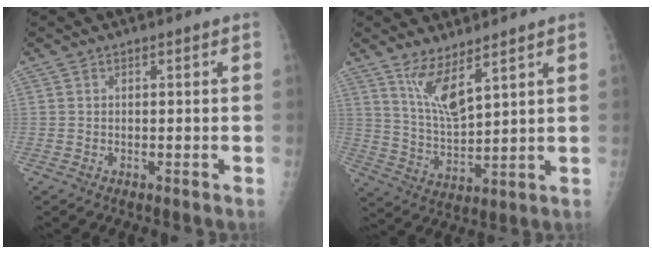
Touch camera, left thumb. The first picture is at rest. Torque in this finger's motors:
{"motor_torque": [0.11, 0.38, -0.18, -0.44, 0.00]}